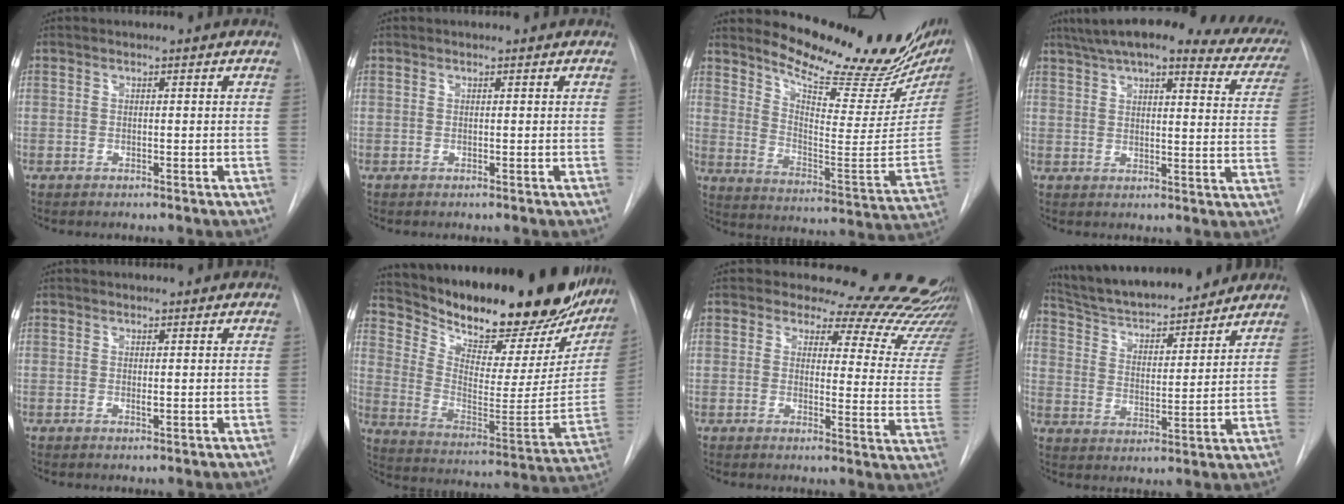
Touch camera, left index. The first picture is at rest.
{"total": 0.0}
{"total": 22.4, "force": [19.5, 4.3, 10.0], "torque": [-0.151, -0.080, 0.260]}
{"total": 27.3, "force": [22.7, 5.8, 14.1], "torque": [-0.213, -0.008, 0.264]}
{"total": 0.7, "force": [0.3, 0.3, 0.5], "torque": [-0.012, -0.003, 0.004]}
{"total": 31.4, "force": [26.6, 8.7, 14.3], "torque": [-0.255, -0.067, 0.368]}
{"total": 19.5, "force": [18.6, 4.3, 3.6], "torque": [-0.009, -0.120, 0.178]}
{"total": 18.1, "force": [16.4, 3.3, 7.0], "torque": [-0.115, 0.011, 0.258]}